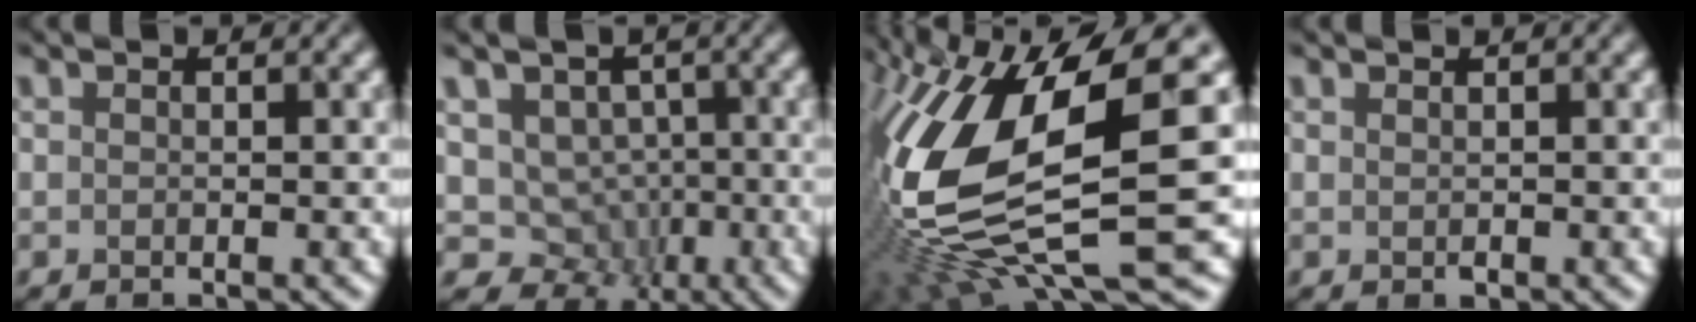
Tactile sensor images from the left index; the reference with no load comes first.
{"total": 4.4, "force": [-2.0, 3.8, 1.1], "torque": [-0.021, -0.003, -0.004]}
{"total": 15.7, "force": [-0.6, 4.8, 15.0], "torque": [-0.345, 0.007, 0.018]}
{"total": 0.0}